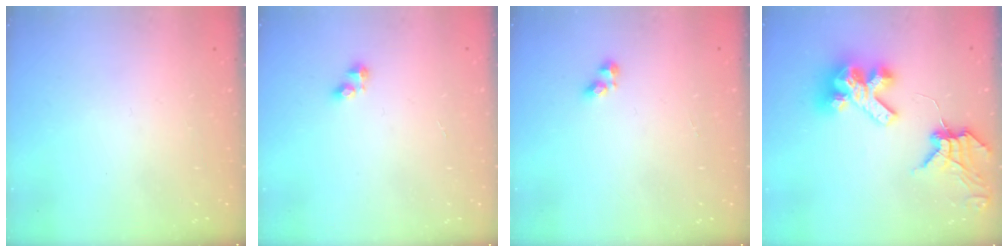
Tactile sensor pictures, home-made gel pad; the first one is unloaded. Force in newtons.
{"total": 2.5, "press": 2.5, "slide": 0.3}
{"total": 3.0, "press": 2.9, "slide": 0.6}
{"total": 14.1, "press": 14.0, "slide": 1.7}